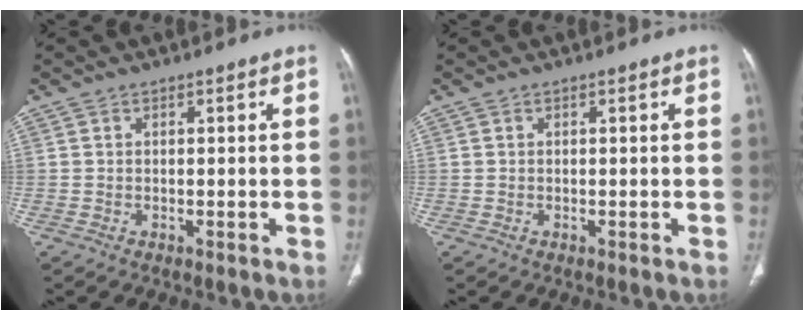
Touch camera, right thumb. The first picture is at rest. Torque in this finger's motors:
{"motor_torque": [-0.01, 0.01, -0.09, 0.09, 0.01]}